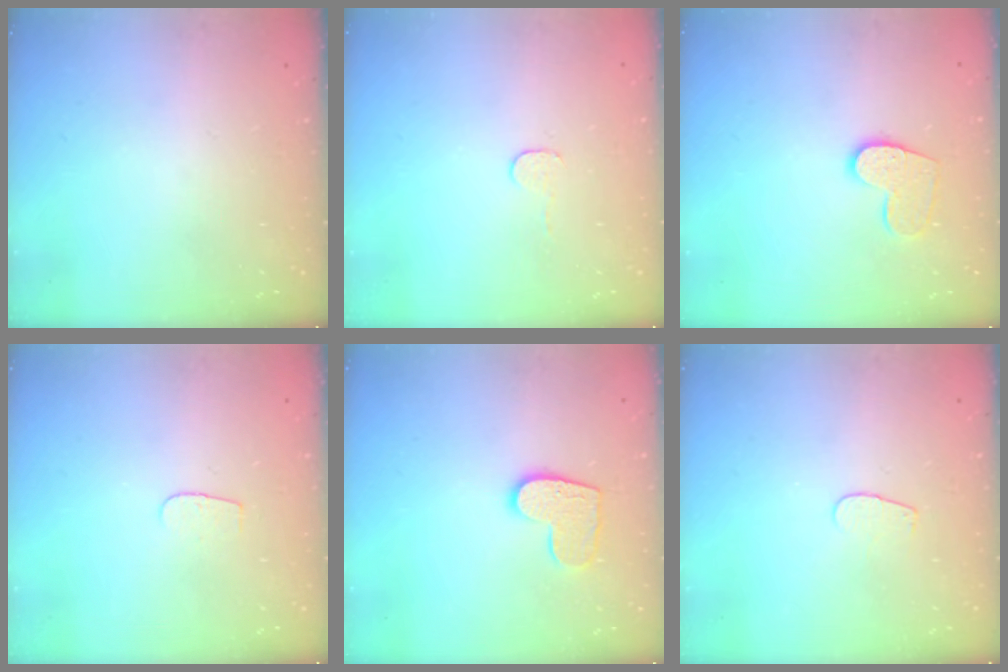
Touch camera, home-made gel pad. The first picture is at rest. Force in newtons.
{"total": 3.0, "press": 3.0, "slide": 0.3}
{"total": 9.9, "press": 9.9, "slide": 0.7}
{"total": 3.7, "press": 3.7, "slide": 0.4}
{"total": 9.8, "press": 9.8, "slide": 0.3}
{"total": 3.2, "press": 3.2, "slide": 0.3}